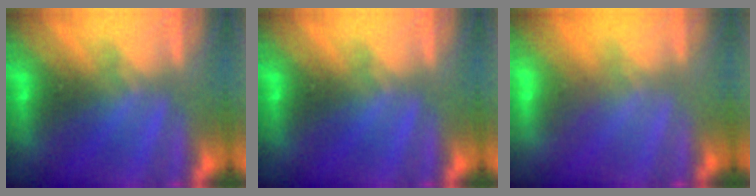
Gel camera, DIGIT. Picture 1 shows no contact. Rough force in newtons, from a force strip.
{"total": 0.0}
{"total": 2.9}